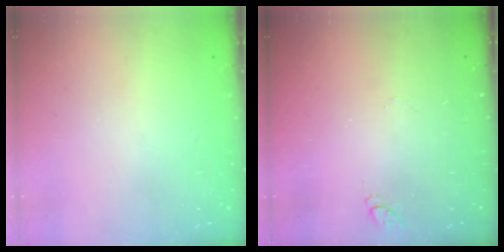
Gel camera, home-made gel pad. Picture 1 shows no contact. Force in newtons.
{"total": 4.4, "press": 4.3, "slide": 0.5}